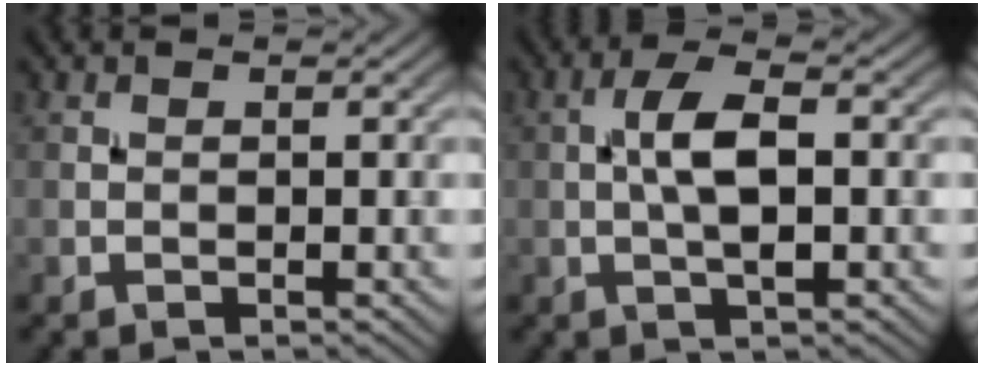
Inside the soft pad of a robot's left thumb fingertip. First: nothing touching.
{"total": 5.3, "force": [0.1, 1.8, 5.0], "torque": [-0.104, 0.011, -0.002]}